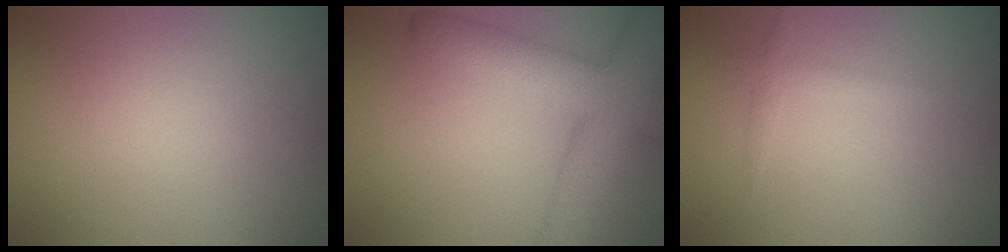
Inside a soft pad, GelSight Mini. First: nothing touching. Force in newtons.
{"total": 8.3, "press": 8.3, "slide": 0.5}
{"total": 1.3, "press": 1.3, "slide": 0.0}